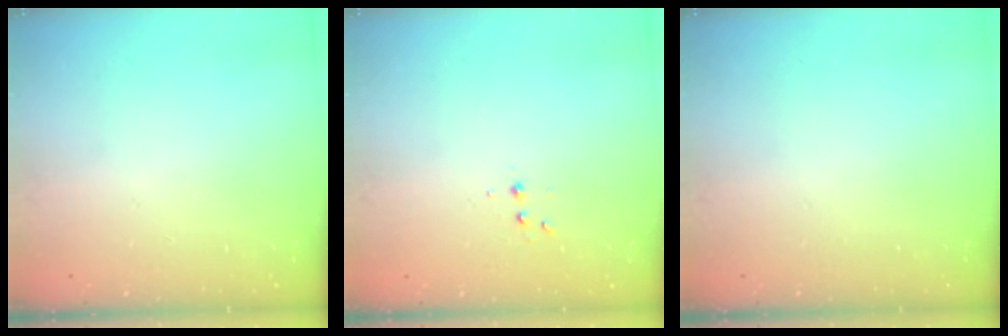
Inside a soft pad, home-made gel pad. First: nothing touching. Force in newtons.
{"total": 4.0, "press": 3.9, "slide": 1.0}
{"total": 0.0}